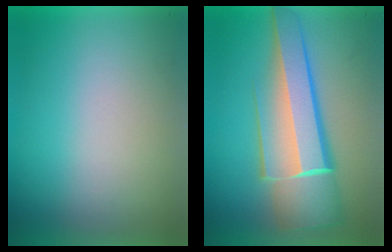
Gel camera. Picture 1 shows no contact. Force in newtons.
{"total": 8.3}